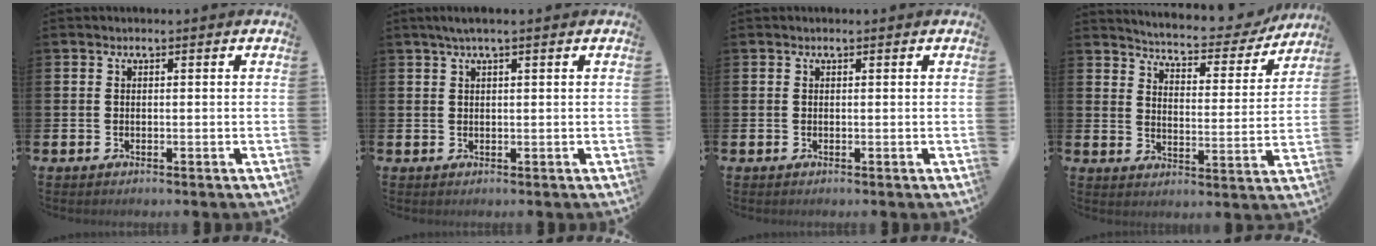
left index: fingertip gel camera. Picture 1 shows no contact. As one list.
[{"total": 1.9, "force": [1.2, 0.1, 1.4], "torque": [-0.035, 0.007, 0.022]}, {"total": 0.0}, {"total": 5.6, "force": [5.4, 0.8, 1.1], "torque": [-0.046, -0.041, 0.089]}]